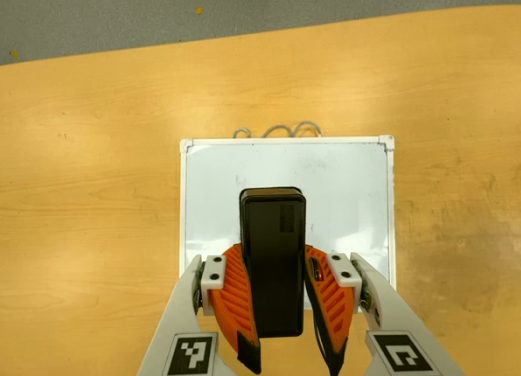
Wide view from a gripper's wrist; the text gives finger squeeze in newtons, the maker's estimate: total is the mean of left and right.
{"total": 9.2, "left": 8.0, "right": 10.4}